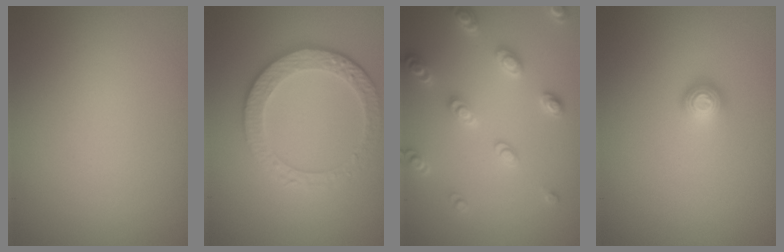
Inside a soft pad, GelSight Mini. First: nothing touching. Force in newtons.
{"total": 4.7, "press": 3.3, "slide": 3.3}
{"total": 3.4, "press": 3.2, "slide": 1.0}
{"total": 1.0, "press": 0.9, "slide": 0.4}